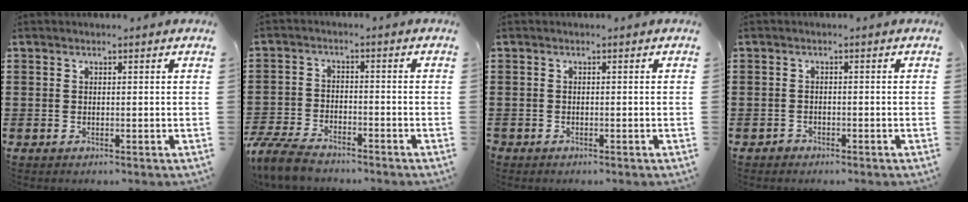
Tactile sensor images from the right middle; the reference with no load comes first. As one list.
[{"total": 5.6, "force": [-5.1, 1.3, 2.0], "torque": [-0.066, -0.005, -0.107]}, {"total": 0.6, "force": [-0.5, 0.3, 0.0], "torque": [0.000, 0.003, -0.012]}, {"total": 0.9, "force": [-0.8, 0.4, 0.1], "torque": [-0.004, 0.000, -0.018]}]